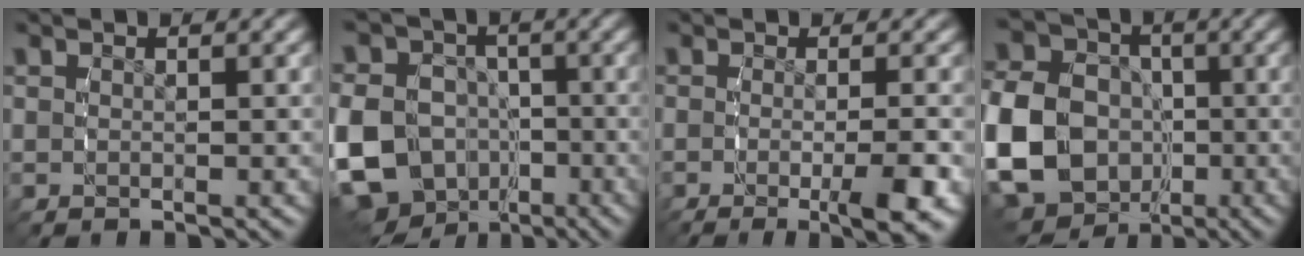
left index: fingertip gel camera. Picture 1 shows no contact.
{"total": 12.7, "force": [-3.4, 11.5, 4.3], "torque": [-0.111, -0.059, -0.060]}
{"total": 3.4, "force": [-1.8, 0.0, 2.8], "torque": [-0.045, -0.004, -0.032]}
{"total": 14.7, "force": [-3.3, 13.3, 5.5], "torque": [-0.153, -0.056, -0.053]}